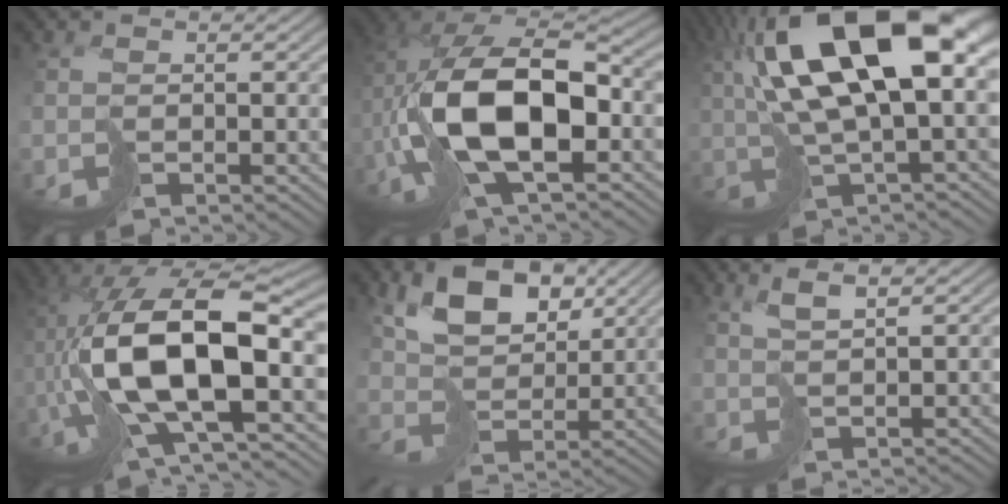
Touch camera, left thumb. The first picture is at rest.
{"total": 16.9, "force": [-3.1, 8.7, 14.1], "torque": [-0.311, -0.009, -0.056]}
{"total": 17.0, "force": [4.0, 6.0, 15.4], "torque": [-0.299, 0.016, 0.068]}
{"total": 17.8, "force": [-1.4, 7.7, 16.0], "torque": [-0.331, 0.013, -0.026]}
{"total": 9.3, "force": [4.5, 5.7, 5.7], "torque": [-0.122, -0.001, 0.077]}
{"total": 2.9, "force": [1.7, 0.5, 2.3], "torque": [-0.049, 0.006, 0.034]}